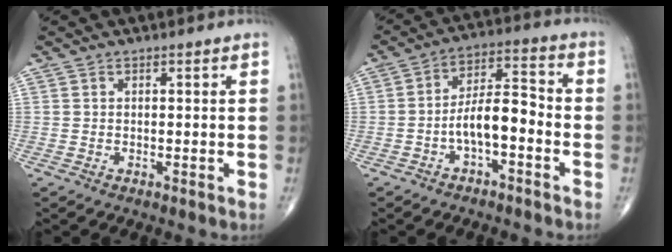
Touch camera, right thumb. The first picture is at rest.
{"total": 8.7, "force": [-2.9, 3.5, 7.4], "torque": [-0.121, 0.044, -0.054]}